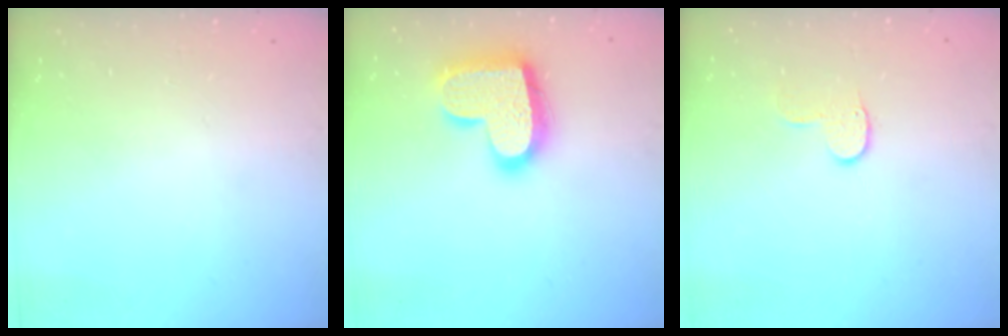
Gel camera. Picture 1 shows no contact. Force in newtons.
{"total": 19.6, "press": 19.5, "slide": 1.3}
{"total": 6.0, "press": 6.0, "slide": 0.6}